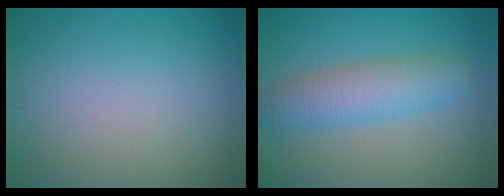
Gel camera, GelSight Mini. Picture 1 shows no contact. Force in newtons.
{"total": 4.6, "press": 4.6, "slide": 0.2}